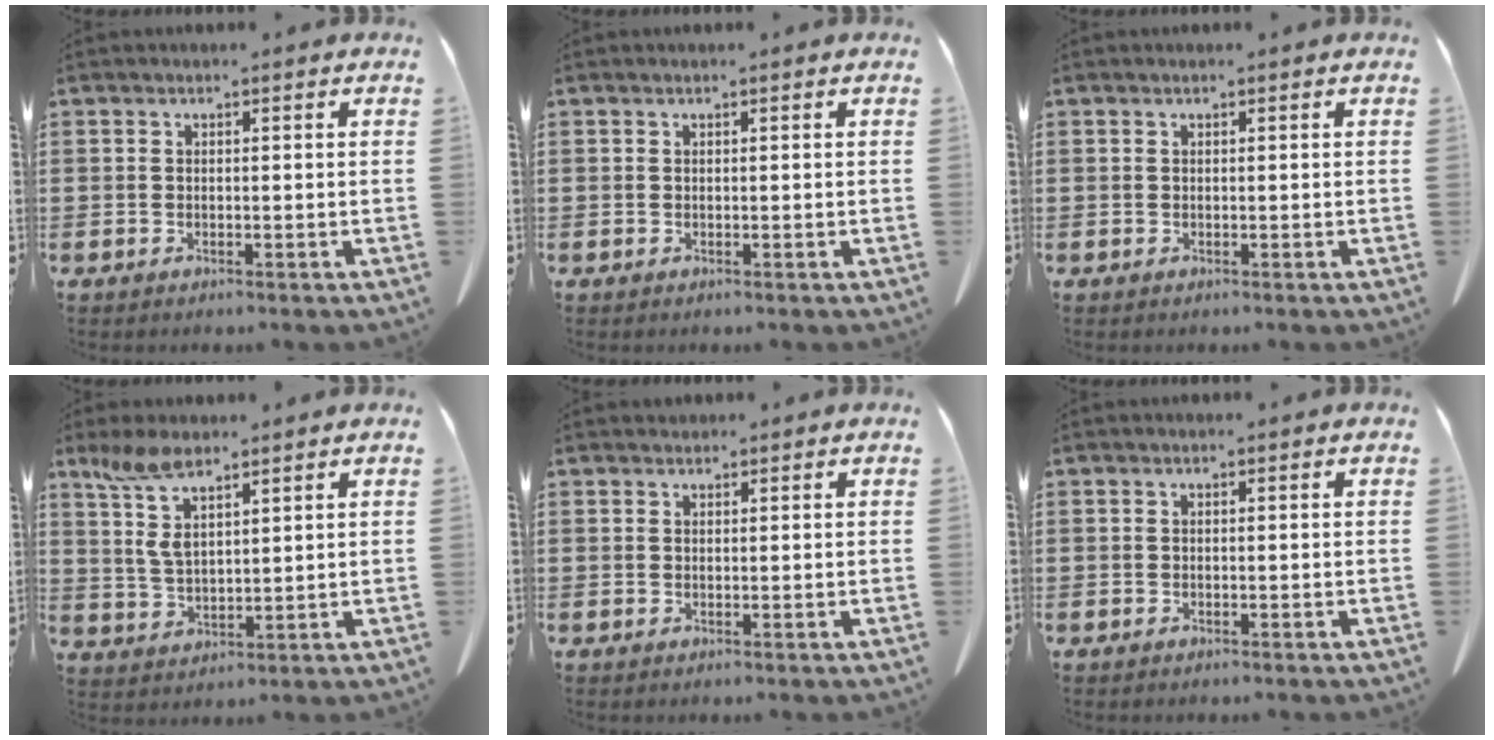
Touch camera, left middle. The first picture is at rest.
{"total": 0.0}
{"total": 0.0}
{"total": 7.2, "force": [4.3, 2.6, 5.2], "torque": [-0.135, -0.011, 0.070]}
{"total": 0.7, "force": [0.7, 0.3, -0.1], "torque": [-0.001, -0.001, 0.013]}
{"total": 0.0}